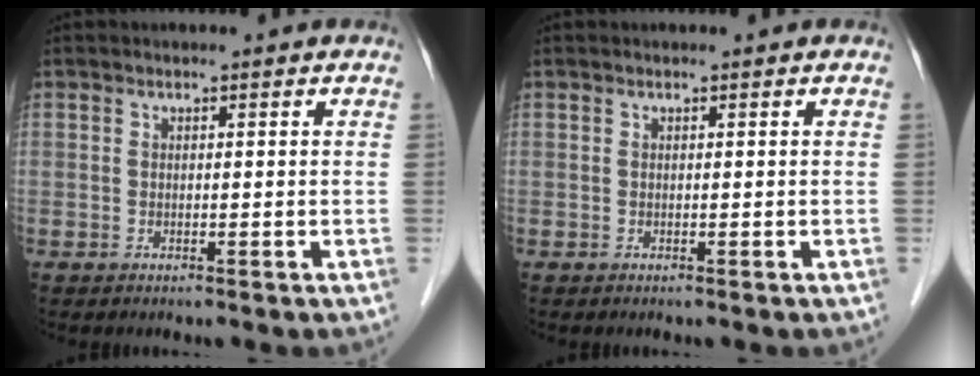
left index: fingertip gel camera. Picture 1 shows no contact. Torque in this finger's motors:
{"motor_torque": [-0.06, 0.06, 0.00, 0.00]}